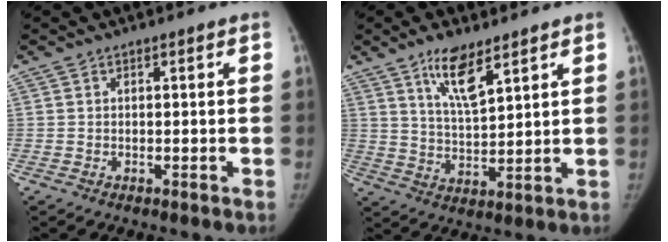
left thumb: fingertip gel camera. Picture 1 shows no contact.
{"total": 8.5, "force": [5.5, 2.6, 6.0], "torque": [-0.100, -0.036, 0.105]}